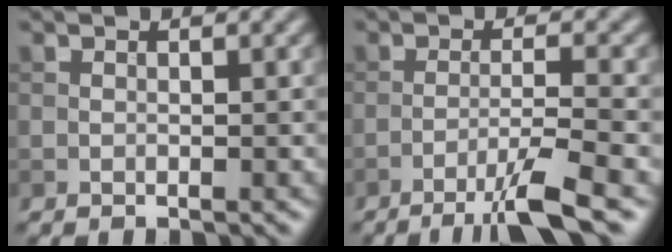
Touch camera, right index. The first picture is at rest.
{"total": 5.0, "force": [-3.1, 0.3, 4.0], "torque": [-0.061, 0.006, -0.064]}